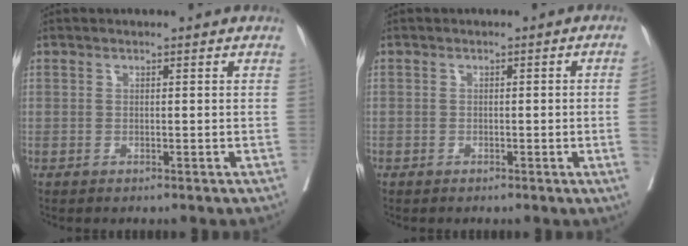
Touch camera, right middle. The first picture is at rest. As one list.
[{"total": 2.3, "force": [-0.5, -0.2, 2.3], "torque": [-0.028, 0.005, -0.006]}]